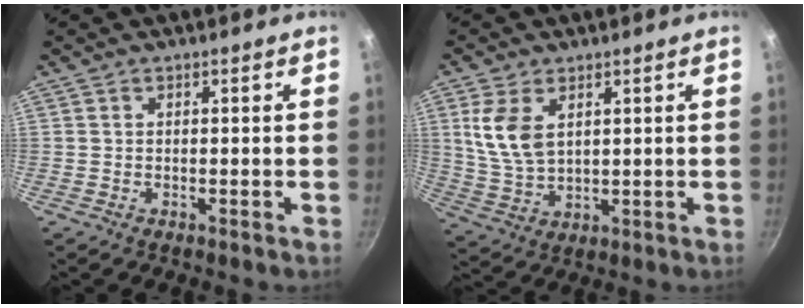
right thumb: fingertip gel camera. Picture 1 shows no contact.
{"total": 8.9, "force": [3.0, 5.2, 6.5], "torque": [-0.126, -0.020, 0.067]}